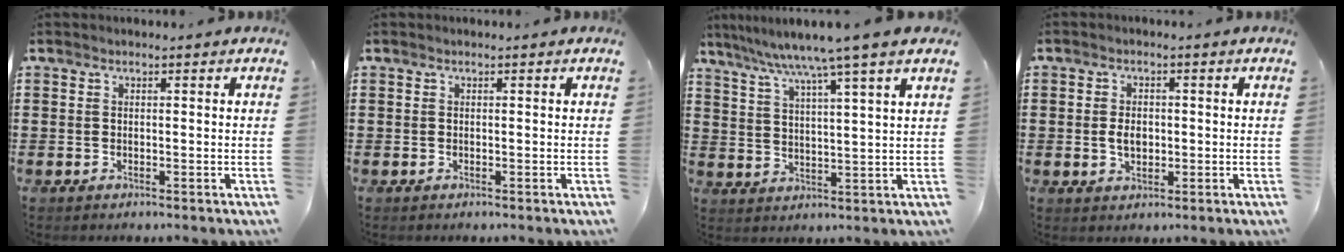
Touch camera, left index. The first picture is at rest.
{"total": 0.0}
{"total": 6.7, "force": [5.4, -1.2, 3.9], "torque": [-0.096, -0.029, 0.085]}
{"total": 3.2, "force": [0.0, 2.1, 2.5], "torque": [-0.050, 0.006, -0.001]}